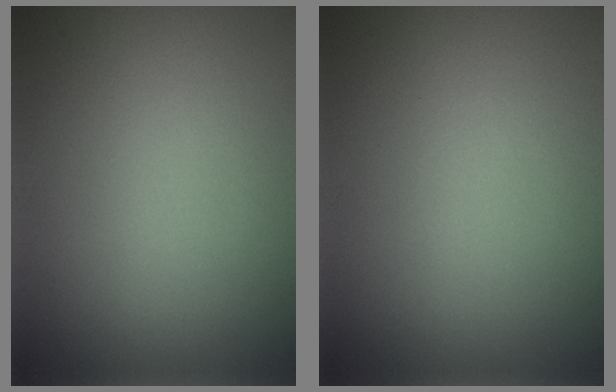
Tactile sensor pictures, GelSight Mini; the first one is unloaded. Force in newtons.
{"total": 0.0}